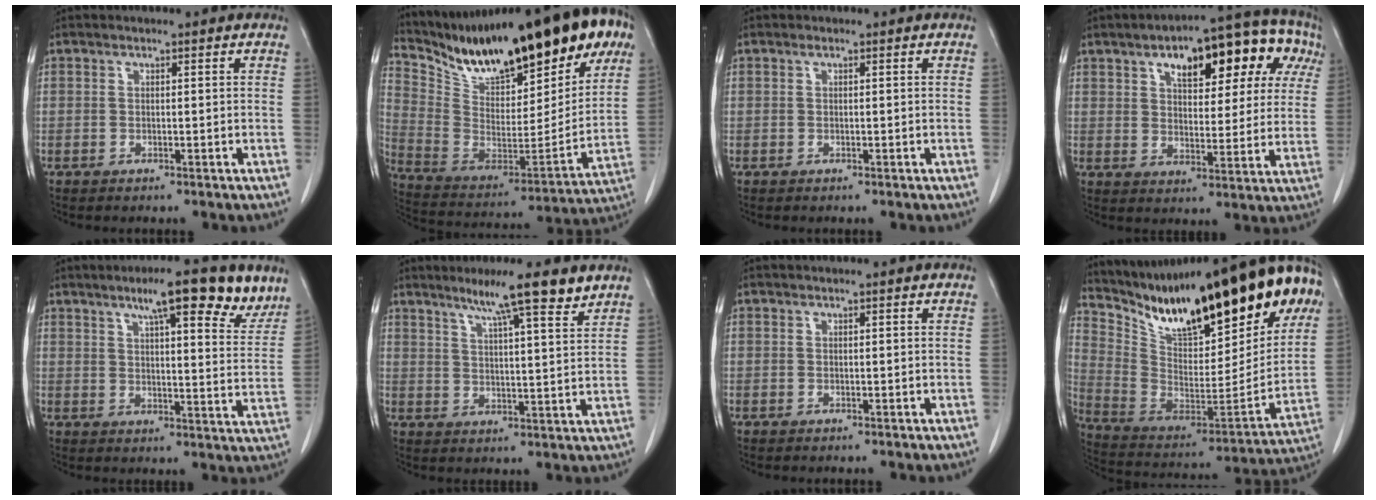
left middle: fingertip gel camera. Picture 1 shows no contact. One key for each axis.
{"total": 29.3, "fx": 21.6, "fy": 7.9, "fz": 18.3, "tx": -0.291, "ty": -0.017, "tz": 0.325}
{"total": 0.0}
{"total": 18.5, "fx": 8.6, "fy": 6.9, "fz": 14.8, "tx": -0.198, "ty": 0.046, "tz": 0.121}
{"total": 15.6, "fx": 11.4, "fy": 2.5, "fz": 10.3, "tx": -0.130, "ty": -0.002, "tz": 0.142}
{"total": 10.6, "fx": 8.1, "fy": -0.1, "fz": 6.9, "tx": -0.103, "ty": 0.006, "tz": 0.115}
{"total": 1.0, "fx": 0.8, "fy": 0.0, "fz": 0.6, "tx": -0.009, "ty": 0.011, "tz": 0.013}
{"total": 31.2, "fx": 22.6, "fy": 7.1, "fz": 20.3, "tx": -0.328, "ty": -0.048, "tz": 0.334}